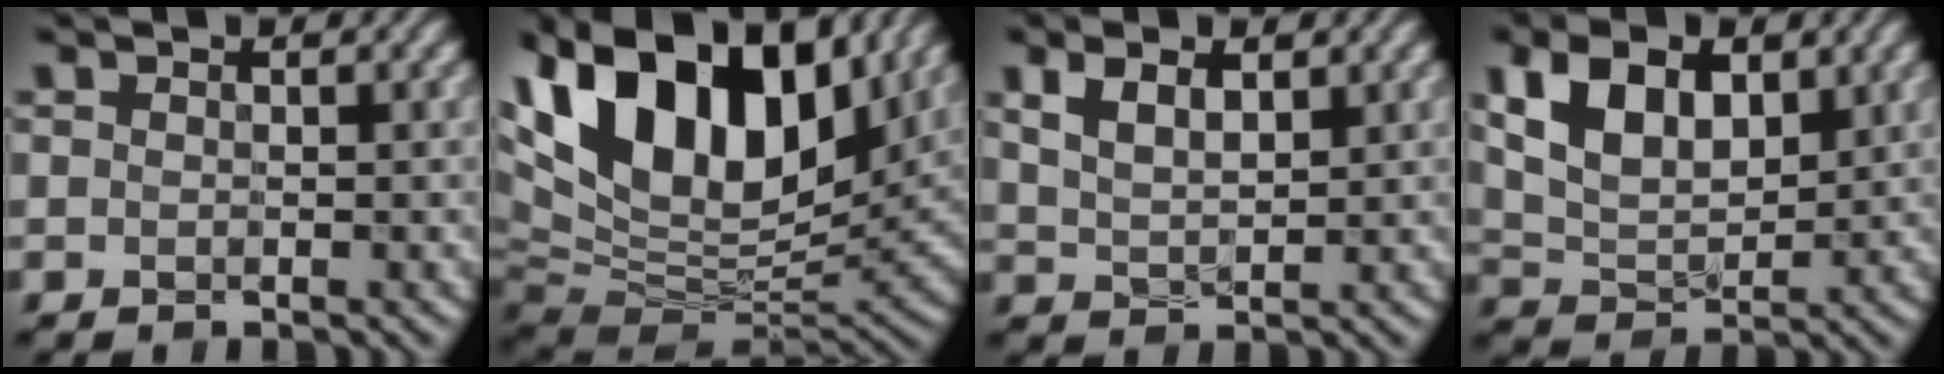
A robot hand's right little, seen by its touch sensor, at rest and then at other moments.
{"total": 17.8, "force": [7.1, 10.7, 12.4], "torque": [-0.240, 0.039, 0.117]}
{"total": 2.7, "force": [0.9, 1.3, 2.1], "torque": [-0.056, -0.003, 0.028]}
{"total": 6.2, "force": [2.0, 3.7, 4.6], "torque": [-0.099, -0.001, 0.042]}